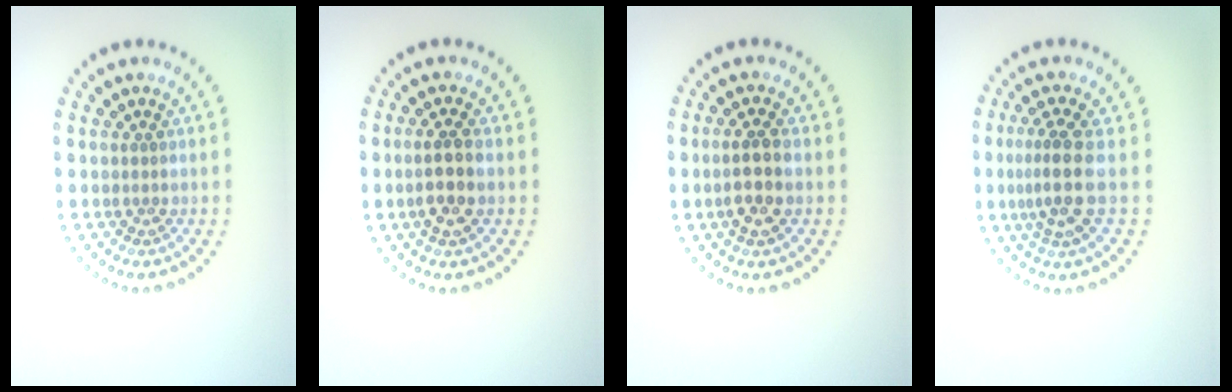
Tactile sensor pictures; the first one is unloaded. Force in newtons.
{"total": 2.7, "press": 2.5, "slide": 1.0}
{"total": 2.7, "press": 2.5, "slide": 1.0}
{"total": 3.6, "press": 2.9, "slide": 2.1}